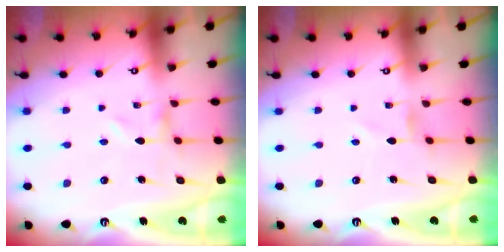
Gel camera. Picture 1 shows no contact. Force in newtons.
{"total": 0.8, "press": 0.8, "slide": 0.2}